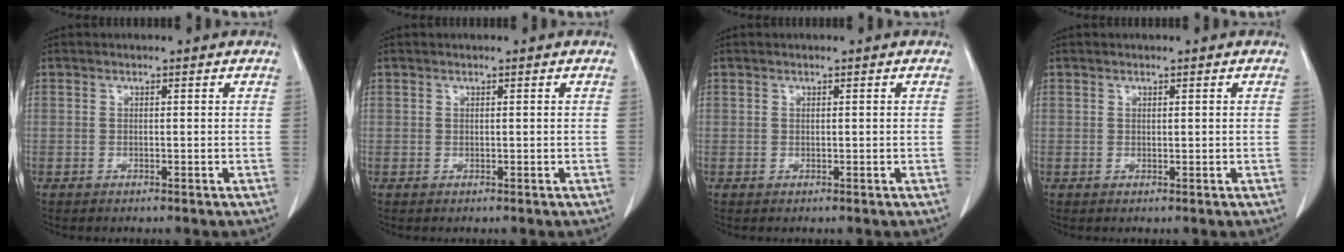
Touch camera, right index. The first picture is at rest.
{"total": 0.0}
{"total": 0.0}
{"total": 0.0}